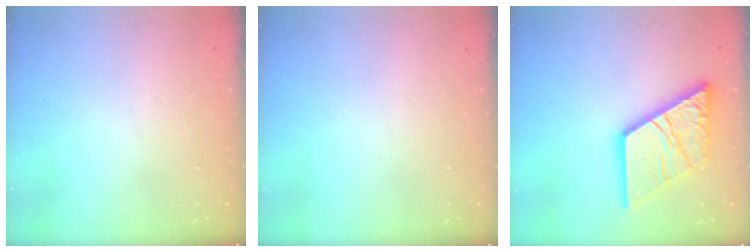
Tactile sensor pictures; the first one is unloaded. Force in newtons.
{"total": 0.0}
{"total": 18.0, "press": 17.9, "slide": 2.1}